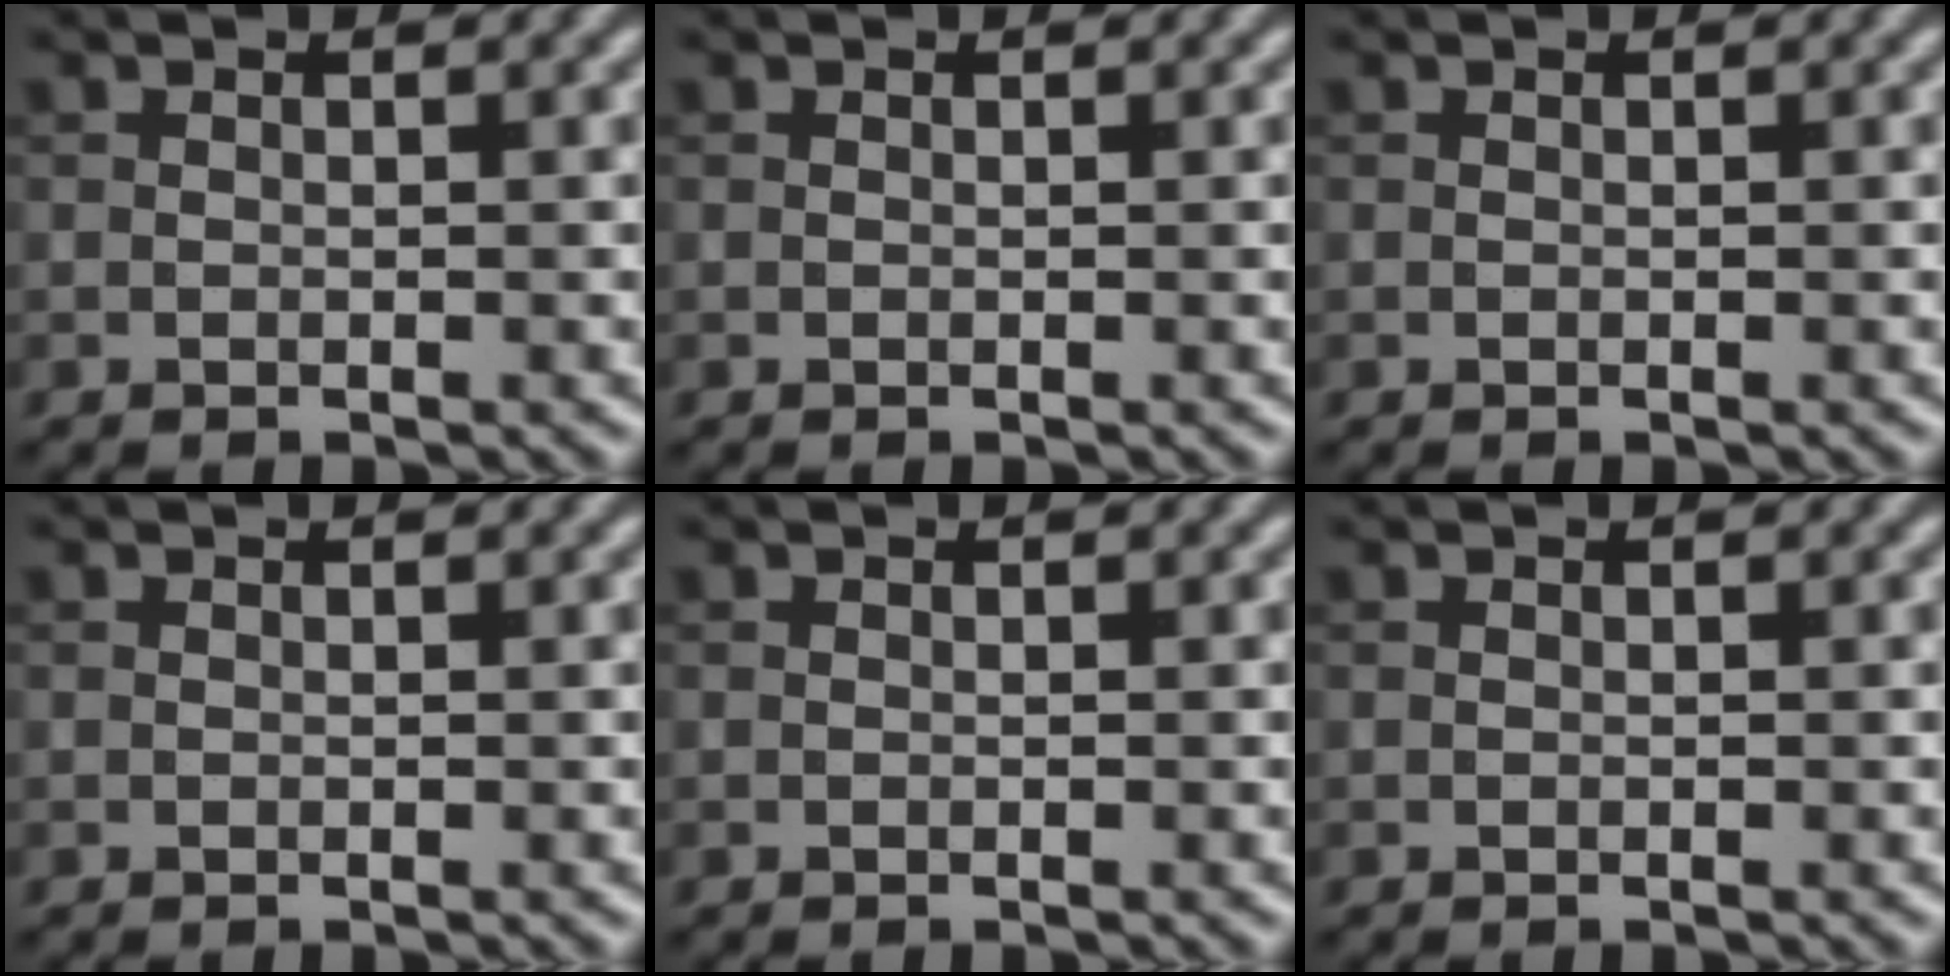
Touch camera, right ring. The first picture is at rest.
{"total": 0.0}
{"total": 0.0}
{"total": 0.0}
{"total": 0.0}
{"total": 0.0}